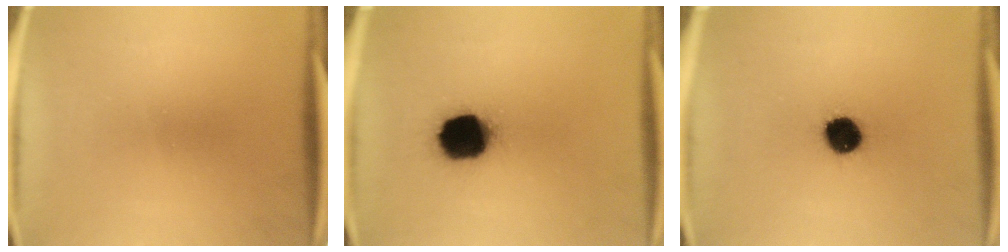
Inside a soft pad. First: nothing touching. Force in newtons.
{"total": 16.4}
{"total": 9.2}